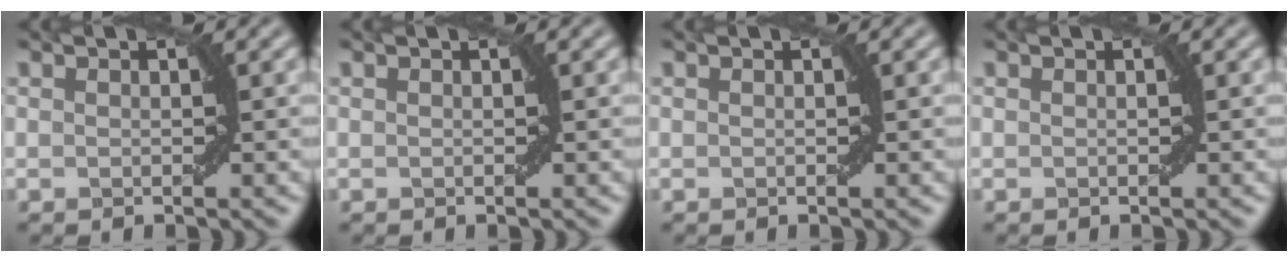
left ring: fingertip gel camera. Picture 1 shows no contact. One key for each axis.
{"total": 0.0}
{"total": 0.0}
{"total": 0.0}